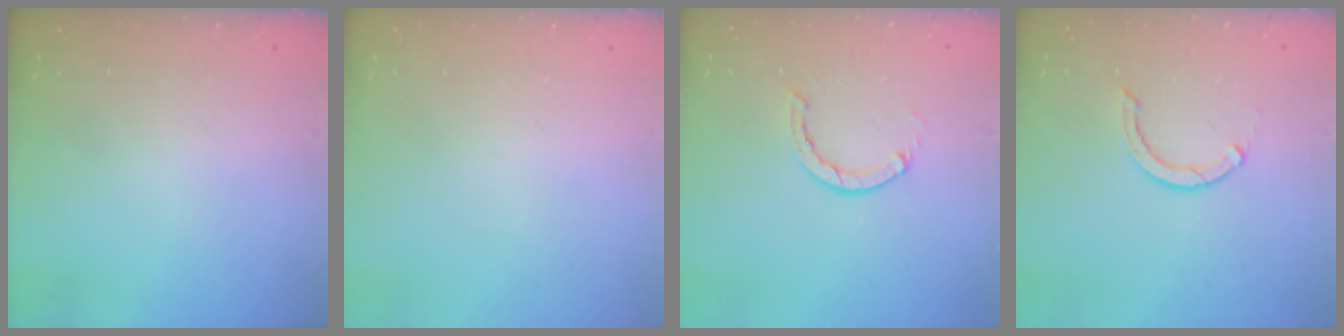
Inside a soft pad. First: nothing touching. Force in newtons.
{"total": 0.0}
{"total": 2.8, "press": 2.7, "slide": 0.4}
{"total": 2.6, "press": 2.6, "slide": 0.1}